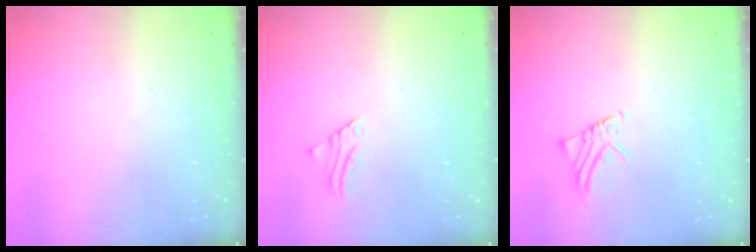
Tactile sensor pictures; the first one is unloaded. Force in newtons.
{"total": 1.9, "press": 1.9, "slide": 0.2}
{"total": 1.8, "press": 1.8, "slide": 0.4}